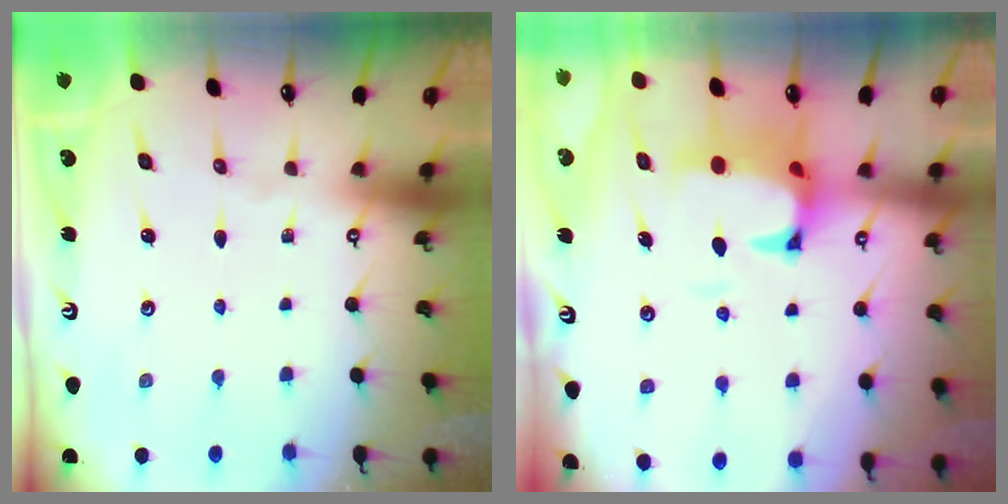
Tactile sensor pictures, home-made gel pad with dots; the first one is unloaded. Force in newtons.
{"total": 2.6, "press": 2.4, "slide": 1.1}